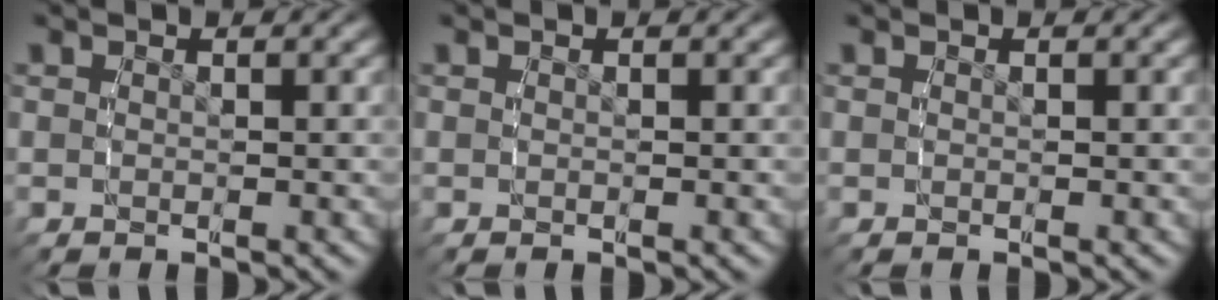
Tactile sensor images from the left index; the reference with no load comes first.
{"total": 0.0}
{"total": 0.0}